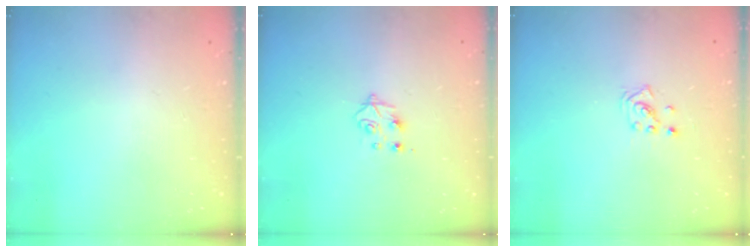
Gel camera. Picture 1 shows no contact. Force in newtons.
{"total": 4.4, "press": 4.4, "slide": 0.6}
{"total": 1.4, "press": 1.4, "slide": 0.1}